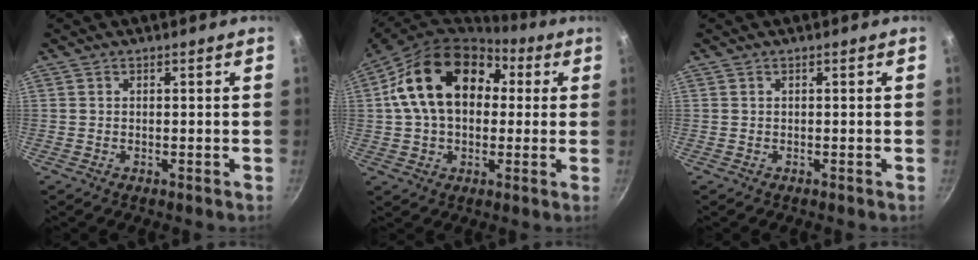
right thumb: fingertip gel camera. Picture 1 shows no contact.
{"total": 19.5, "force": [4.0, 13.7, 13.2], "torque": [-0.204, 0.030, 0.054]}
{"total": 0.0}